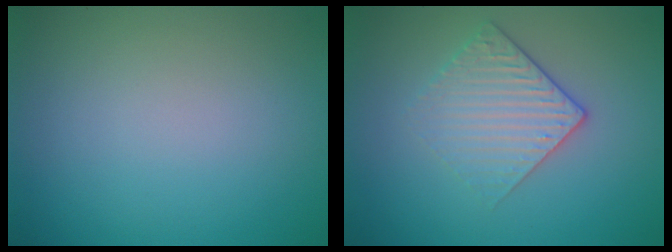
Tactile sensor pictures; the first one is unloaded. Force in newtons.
{"total": 2.9, "press": 2.6, "slide": 1.4}